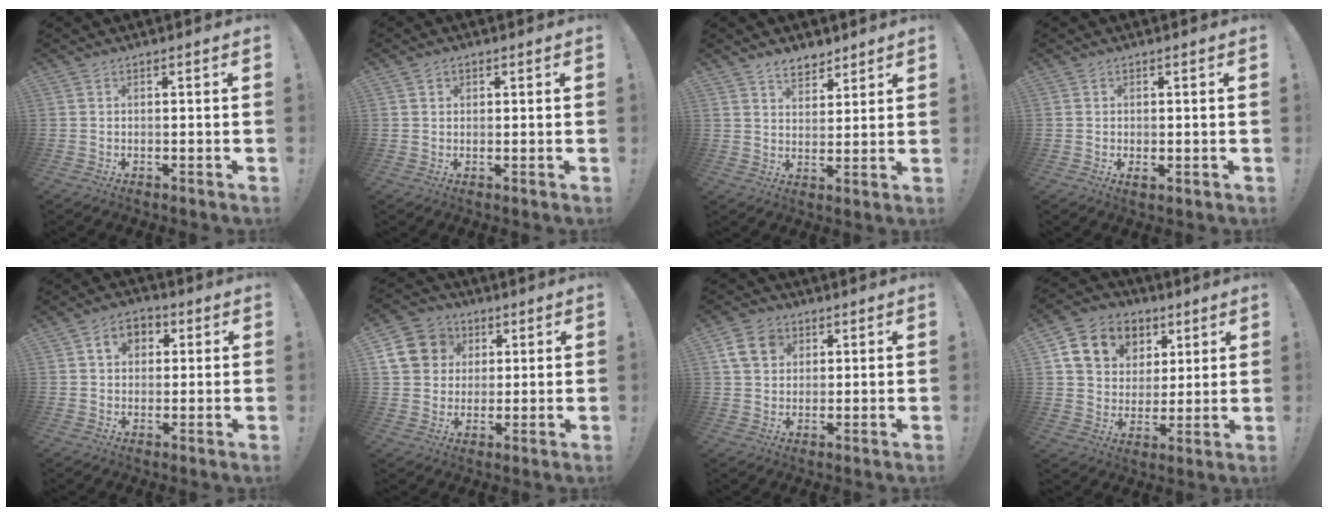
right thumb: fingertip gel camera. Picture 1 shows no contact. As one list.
[{"total": 1.5, "force": [0.7, 1.2, 0.4], "torque": [0.000, -0.001, 0.011]}, {"total": 6.1, "force": [4.7, 3.5, 1.5], "torque": [-0.018, -0.033, 0.088]}, {"total": 1.4, "force": [0.1, 0.7, 1.2], "torque": [-0.014, 0.000, 0.002]}, {"total": 7.0, "force": [2.0, 5.5, 3.7], "torque": [-0.045, 0.001, 0.034]}, {"total": 13.2, "force": [3.9, 11.6, 4.9], "torque": [-0.059, -0.010, 0.083]}, {"total": 9.8, "force": [3.7, 7.7, 4.8], "torque": [-0.078, -0.002, 0.078]}, {"total": 13.5, "force": [6.4, 10.8, 5.0], "torque": [-0.065, -0.029, 0.131]}]